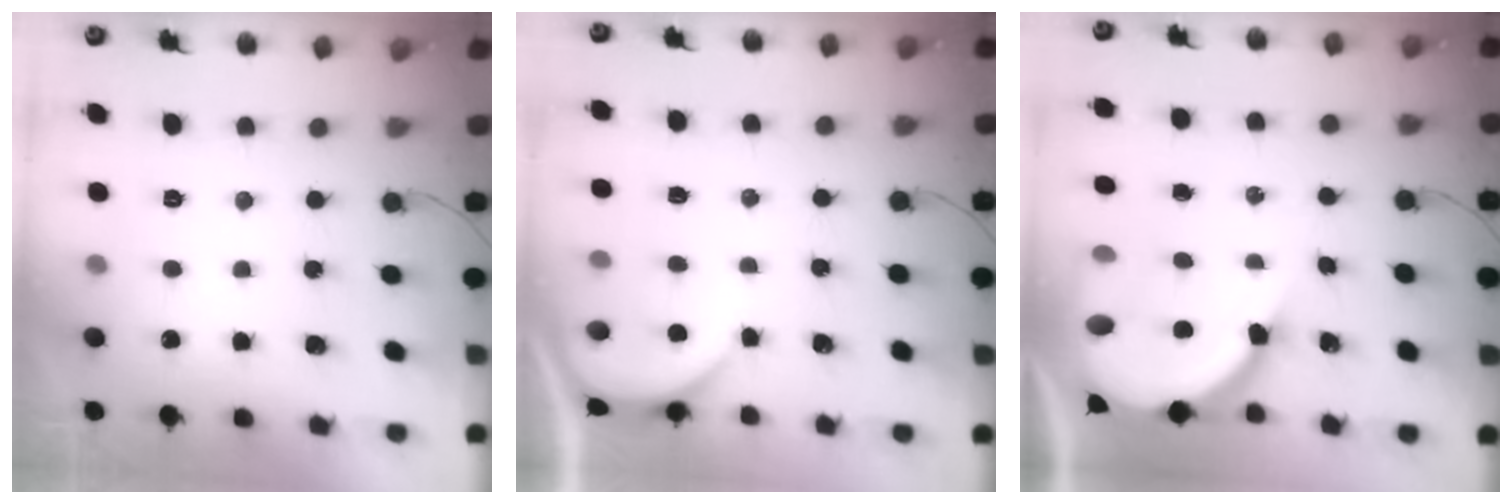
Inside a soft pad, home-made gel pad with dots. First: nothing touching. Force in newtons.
{"total": 2.6, "press": 2.6, "slide": 0.2}
{"total": 18.2, "press": 18.1, "slide": 2.0}